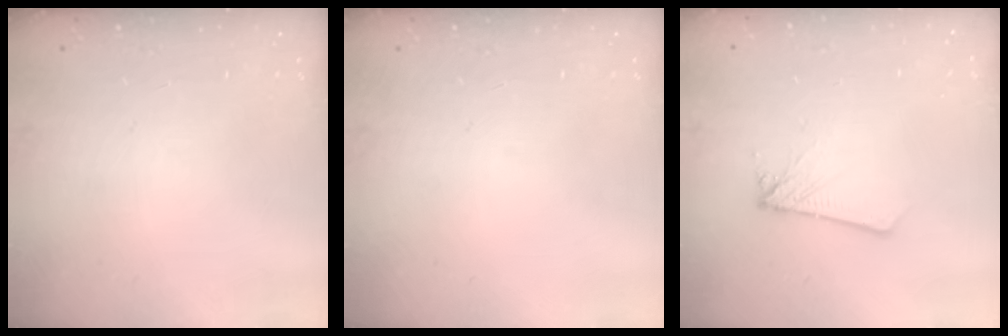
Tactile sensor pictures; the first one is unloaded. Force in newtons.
{"total": 0.0}
{"total": 1.8, "press": 1.8, "slide": 0.2}